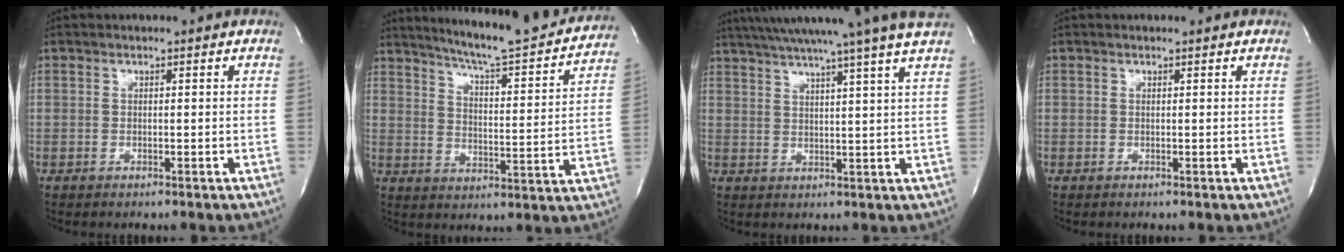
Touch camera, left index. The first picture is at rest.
{"total": 19.6, "force": [18.0, 0.9, 7.9], "torque": [-0.118, -0.046, 0.237]}
{"total": 19.1, "force": [16.1, -1.9, 10.1], "torque": [-0.172, -0.015, 0.215]}
{"total": 0.0}